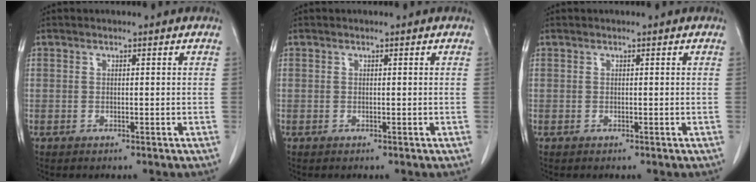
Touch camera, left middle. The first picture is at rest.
{"total": 0.0}
{"total": 0.0}